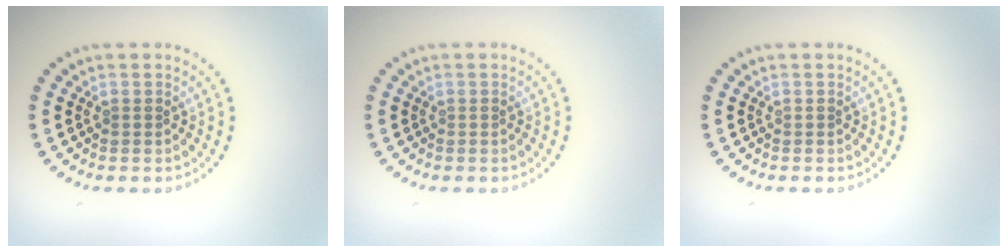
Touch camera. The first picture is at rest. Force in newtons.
{"total": 0.0}
{"total": 0.0}